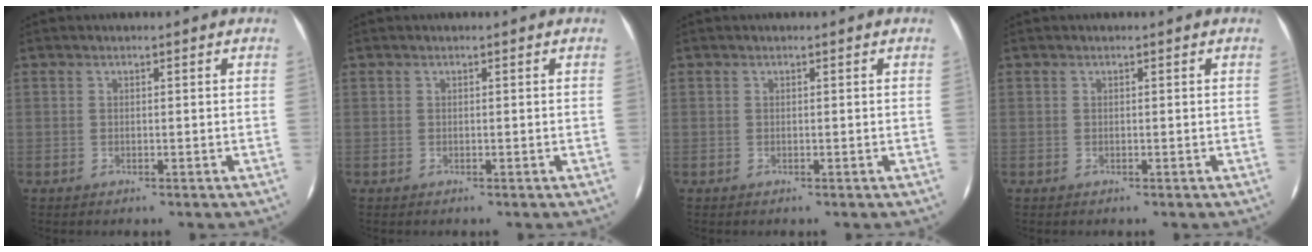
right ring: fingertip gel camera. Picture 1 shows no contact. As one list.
[{"total": 0.0}, {"total": 0.0}, {"total": 0.0}]